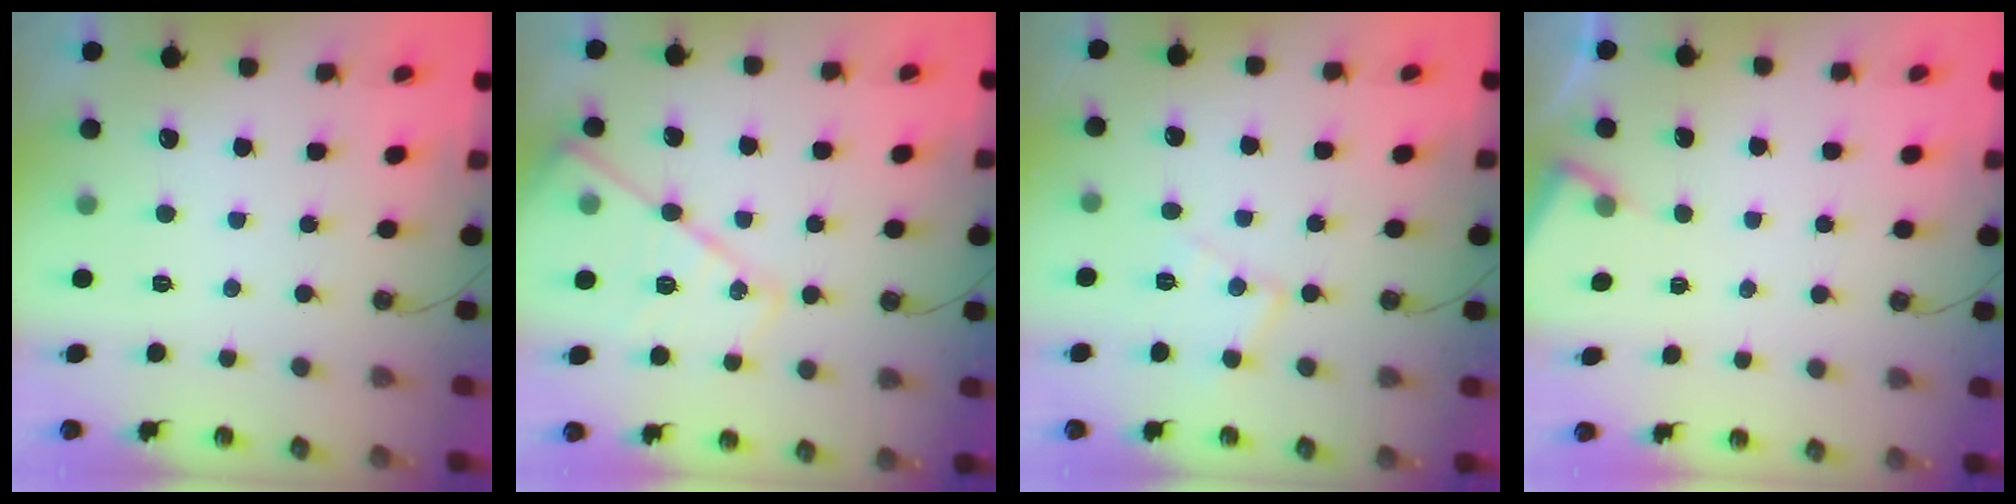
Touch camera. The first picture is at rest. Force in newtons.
{"total": 16.0, "press": 15.9, "slide": 1.5}
{"total": 8.5, "press": 8.5, "slide": 0.6}
{"total": 3.8, "press": 3.7, "slide": 0.6}